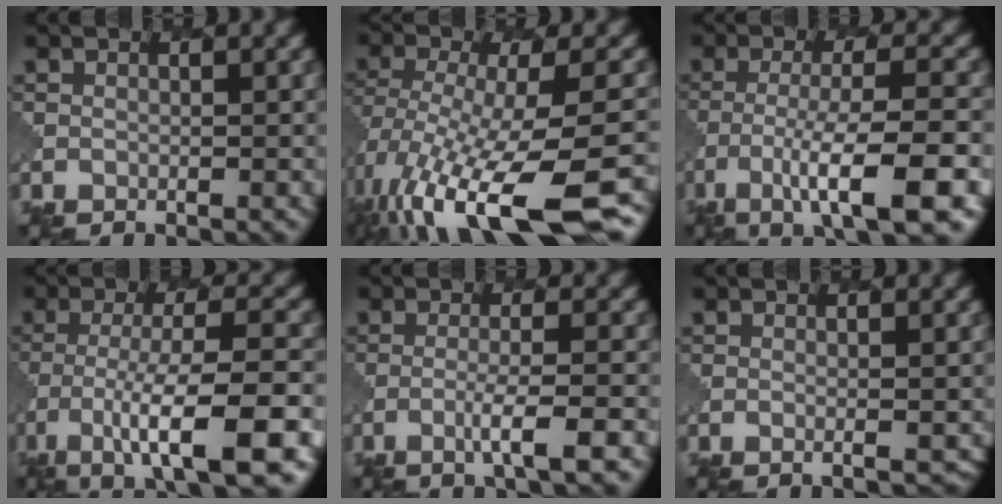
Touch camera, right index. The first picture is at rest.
{"total": 13.3, "force": [-6.9, 4.3, 10.6], "torque": [-0.214, -0.020, -0.091]}
{"total": 9.0, "force": [-4.4, 1.6, 7.7], "torque": [-0.126, -0.002, -0.075]}
{"total": 9.9, "force": [-4.9, 2.0, 8.4], "torque": [-0.137, -0.002, -0.082]}
{"total": 3.5, "force": [-1.4, 0.2, 3.2], "torque": [-0.048, 0.006, -0.037]}
{"total": 1.9, "force": [-0.4, 0.7, 1.7], "torque": [-0.009, 0.007, -0.003]}